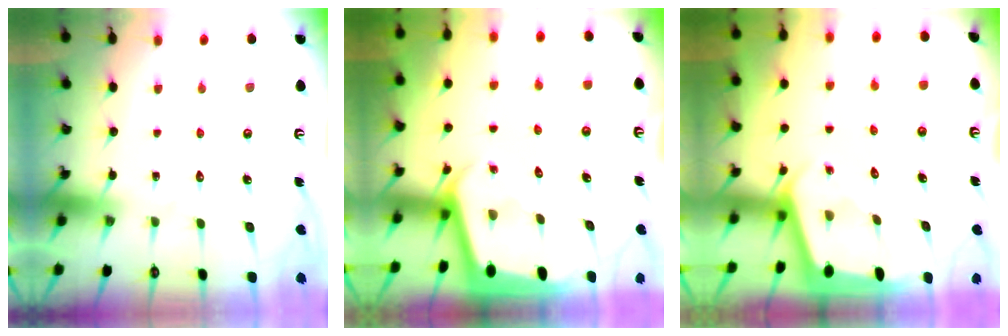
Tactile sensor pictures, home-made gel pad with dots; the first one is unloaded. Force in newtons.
{"total": 2.1, "press": 2.1, "slide": 0.1}
{"total": 2.2, "press": 2.2, "slide": 0.2}